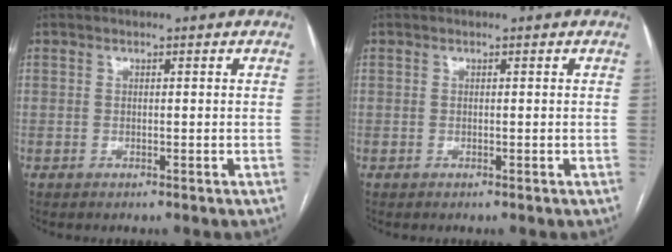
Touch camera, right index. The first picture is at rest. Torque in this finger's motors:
{"motor_torque": [0.00, 0.00, 0.00, 0.00]}